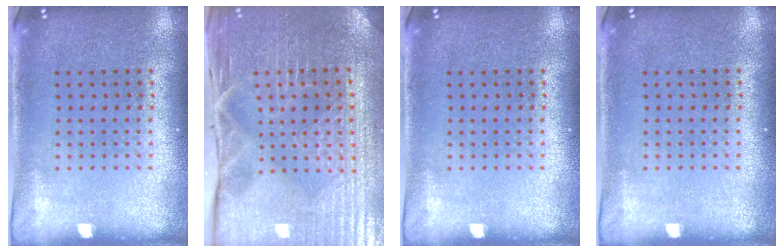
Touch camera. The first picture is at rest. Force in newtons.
{"total": 4.0, "press": 4.0, "slide": 0.5}
{"total": 0.0}
{"total": 0.0}